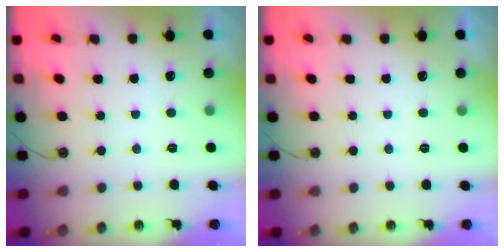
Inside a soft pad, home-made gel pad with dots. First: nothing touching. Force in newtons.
{"total": 2.2, "press": 2.2, "slide": 0.4}